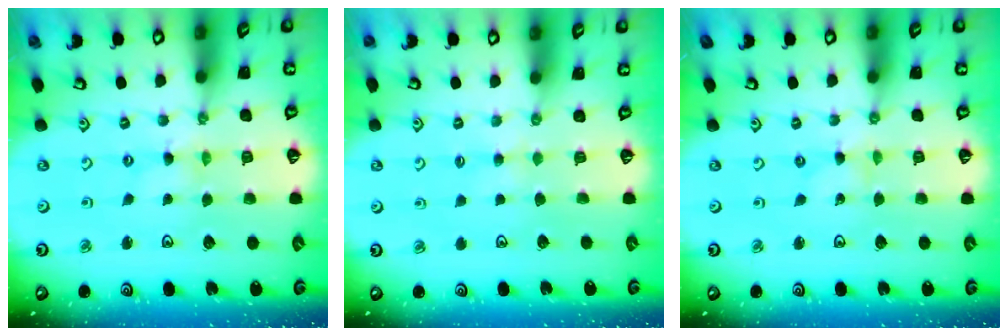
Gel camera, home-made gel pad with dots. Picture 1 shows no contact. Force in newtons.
{"total": 2.3, "press": 2.3, "slide": 0.4}
{"total": 0.0}